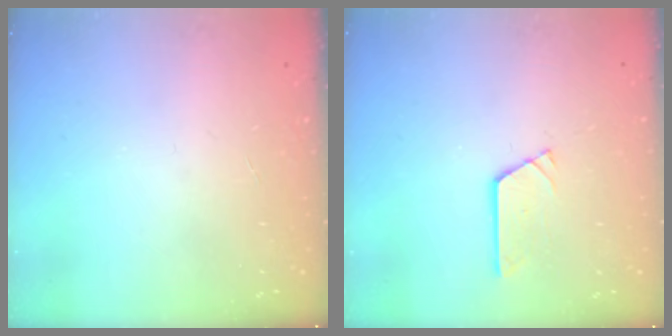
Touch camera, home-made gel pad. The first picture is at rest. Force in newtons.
{"total": 2.9, "press": 2.9, "slide": 0.2}